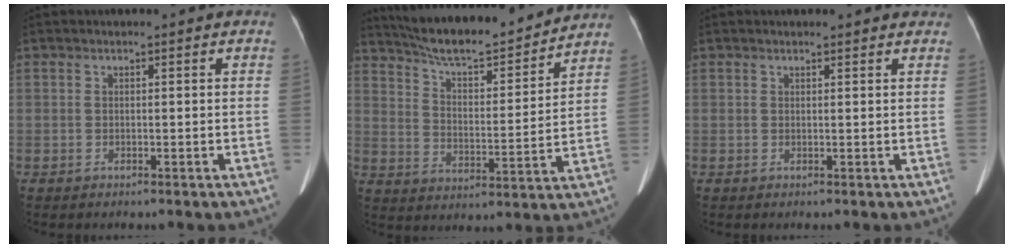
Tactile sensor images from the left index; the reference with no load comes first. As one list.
[{"total": 17.4, "force": [16.0, 1.8, 6.5], "torque": [-0.113, 0.000, 0.248]}, {"total": 2.7, "force": [2.6, 0.8, 0.5], "torque": [-0.008, 0.007, 0.018]}]